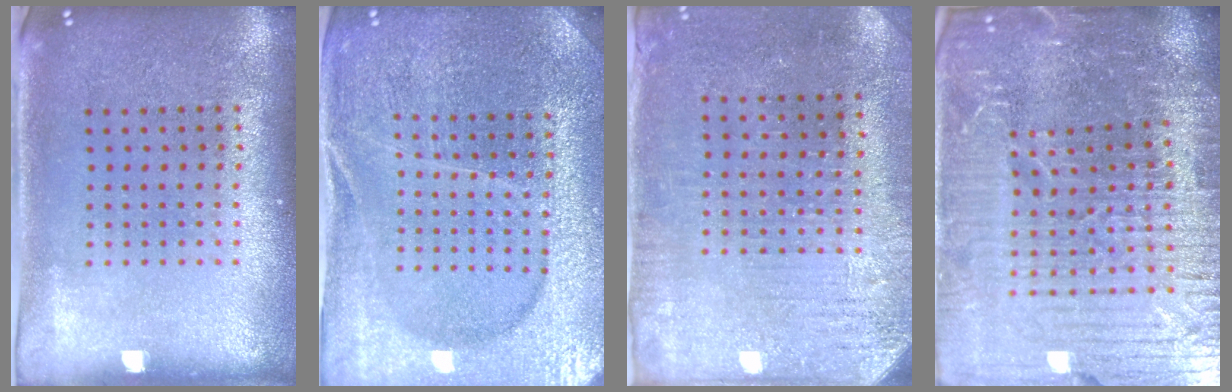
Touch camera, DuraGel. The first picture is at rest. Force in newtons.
{"total": 4.2, "press": 4.0, "slide": 1.2}
{"total": 3.0, "press": 2.8, "slide": 1.2}
{"total": 6.4, "press": 5.6, "slide": 3.0}